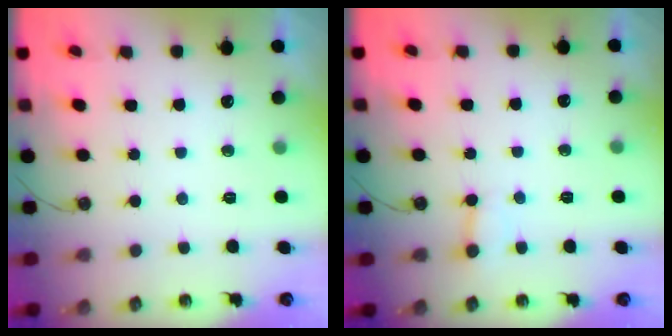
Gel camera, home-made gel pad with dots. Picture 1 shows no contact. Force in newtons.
{"total": 3.0, "press": 3.0, "slide": 0.3}